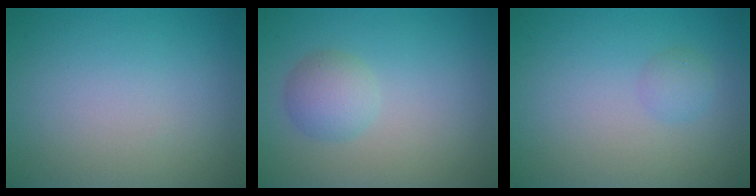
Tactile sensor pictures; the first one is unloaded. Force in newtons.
{"total": 2.4, "press": 2.4, "slide": 0.0}
{"total": 1.2, "press": 1.2, "slide": 0.0}